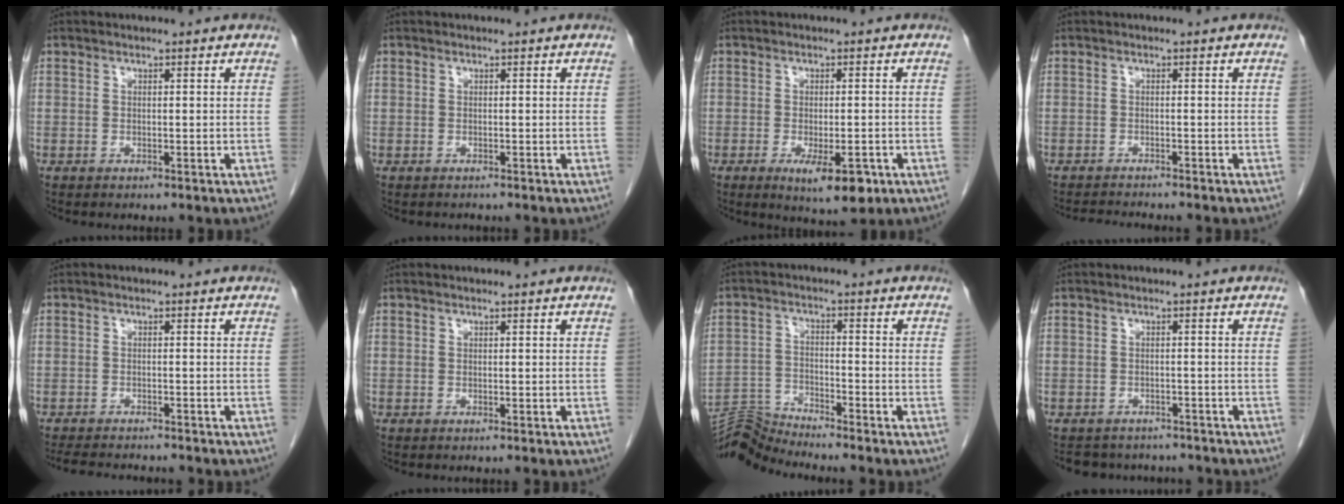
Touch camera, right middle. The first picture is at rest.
{"total": 0.6, "force": [-0.5, 0.3, -0.1], "torque": [-0.010, 0.001, -0.010]}
{"total": 6.7, "force": [-3.1, 1.9, 5.6], "torque": [-0.082, -0.012, -0.035]}
{"total": 3.6, "force": [-3.5, -0.2, 0.8], "torque": [-0.013, -0.015, -0.054]}
{"total": 6.9, "force": [-6.5, 0.9, 2.3], "torque": [-0.034, -0.010, -0.099]}
{"total": 0.0}
{"total": 6.4, "force": [-6.1, -1.9, -0.9], "torque": [0.005, -0.006, -0.118]}
{"total": 7.0, "force": [-6.4, 2.8, 0.9], "torque": [-0.011, 0.007, -0.078]}